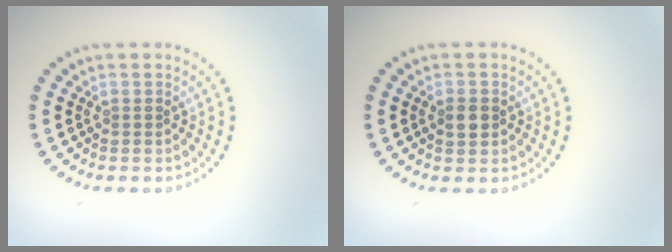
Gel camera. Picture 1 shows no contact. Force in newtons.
{"total": 1.9, "press": 1.9, "slide": 0.1}